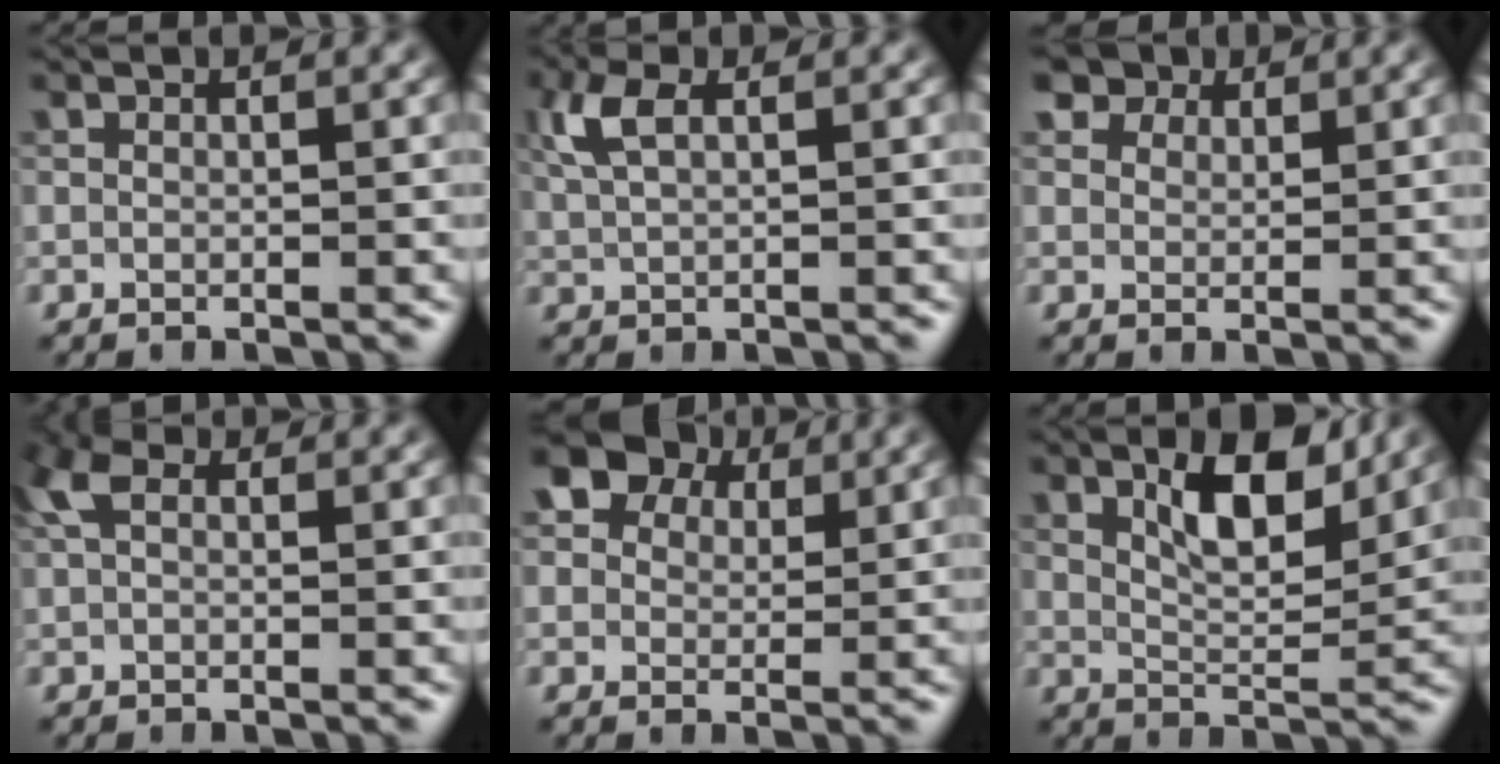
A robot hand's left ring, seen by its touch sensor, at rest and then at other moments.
{"total": 3.1, "force": [1.2, 1.3, 2.5], "torque": [-0.066, 0.009, 0.024]}
{"total": 5.4, "force": [4.0, 3.0, 2.0], "torque": [-0.060, -0.003, 0.064]}
{"total": 3.0, "force": [1.1, 1.8, 2.2], "torque": [-0.049, 0.013, 0.012]}
{"total": 8.5, "force": [4.9, 5.9, 3.5], "torque": [-0.075, 0.025, 0.065]}
{"total": 5.8, "force": [2.7, 2.3, 4.6], "torque": [-0.082, -0.004, 0.042]}